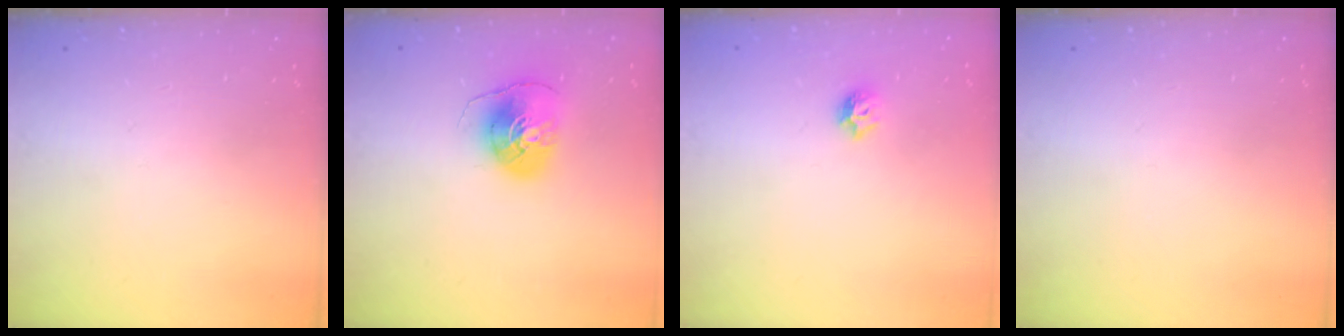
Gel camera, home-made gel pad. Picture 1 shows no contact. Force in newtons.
{"total": 8.1, "press": 8.0, "slide": 1.2}
{"total": 6.5, "press": 6.5, "slide": 0.7}
{"total": 0.0}